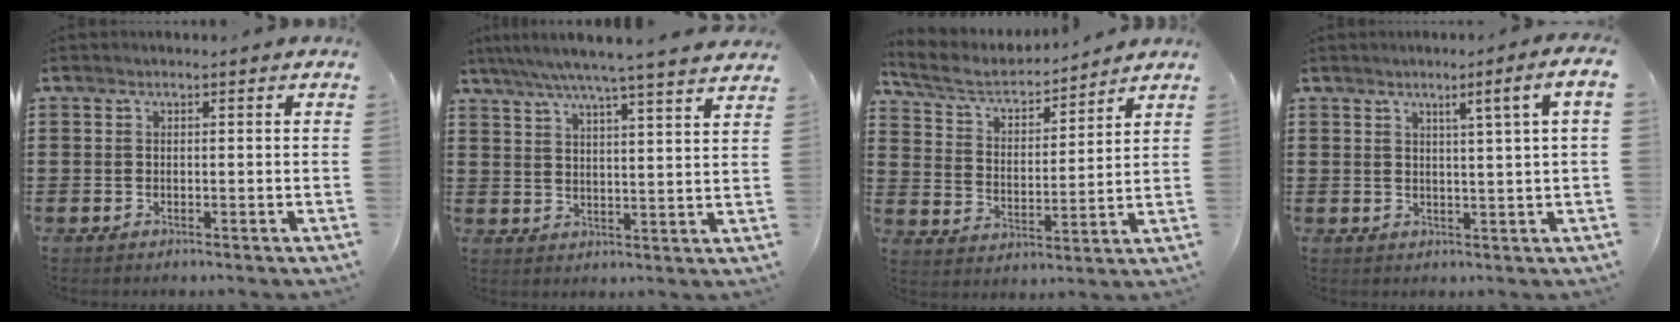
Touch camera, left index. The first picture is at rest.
{"total": 5.6, "force": [4.9, -0.6, 2.7], "torque": [-0.069, -0.027, 0.082]}
{"total": 5.0, "force": [4.4, 1.6, 1.8], "torque": [-0.059, -0.026, 0.069]}
{"total": 3.5, "force": [1.2, -1.1, 3.1], "torque": [-0.053, -0.012, 0.011]}